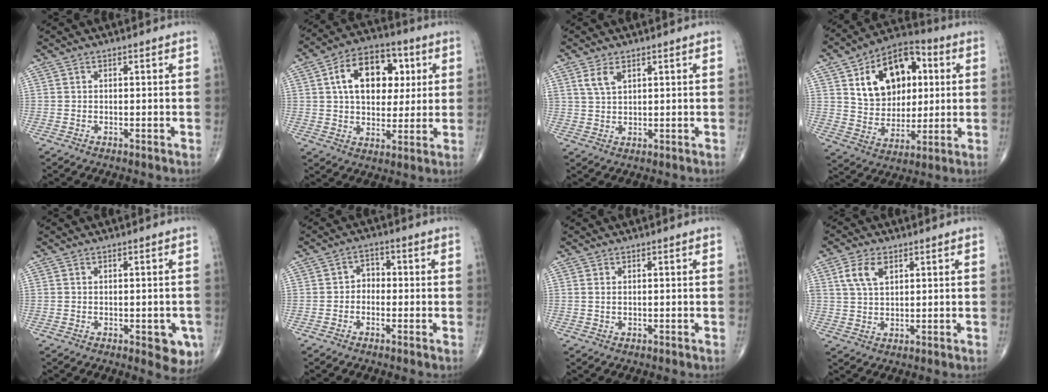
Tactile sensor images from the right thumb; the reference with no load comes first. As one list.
[{"total": 16.0, "force": [4.2, 10.4, 11.5], "torque": [-0.143, 0.008, 0.064]}, {"total": 3.6, "force": [1.9, 1.8, 2.4], "torque": [-0.046, -0.004, 0.044]}, {"total": 19.1, "force": [5.2, 13.0, 12.9], "torque": [-0.161, 0.001, 0.088]}, {"total": 5.4, "force": [-1.8, 2.4, 4.5], "torque": [-0.030, -0.004, -0.018]}, {"total": 3.0, "force": [-0.7, 2.4, 1.6], "torque": [-0.001, 0.017, -0.026]}, {"total": 0.6, "force": [0.2, 0.3, 0.5], "torque": [-0.012, 0.004, 0.006]}, {"total": 5.8, "force": [2.4, 3.3, 4.1], "torque": [-0.079, -0.003, 0.049]}]